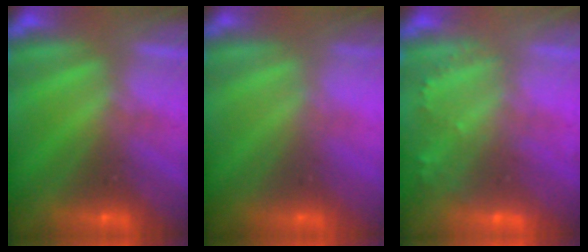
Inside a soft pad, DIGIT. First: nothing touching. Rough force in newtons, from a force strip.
{"total": 2.4}
{"total": 2.2}